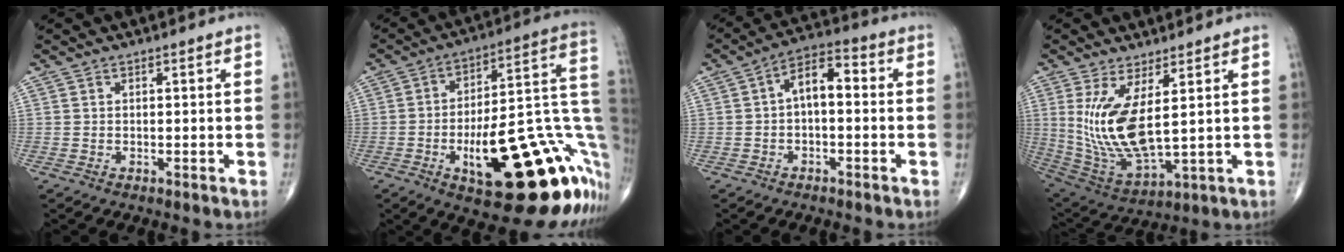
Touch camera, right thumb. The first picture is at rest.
{"total": 29.9, "force": [-9.8, 10.2, 26.3], "torque": [-0.279, 0.050, -0.126]}
{"total": 7.0, "force": [0.0, 3.7, 6.0], "torque": [-0.088, 0.033, -0.012]}
{"total": 14.0, "force": [3.0, 4.9, 12.8], "torque": [-0.267, -0.036, 0.079]}